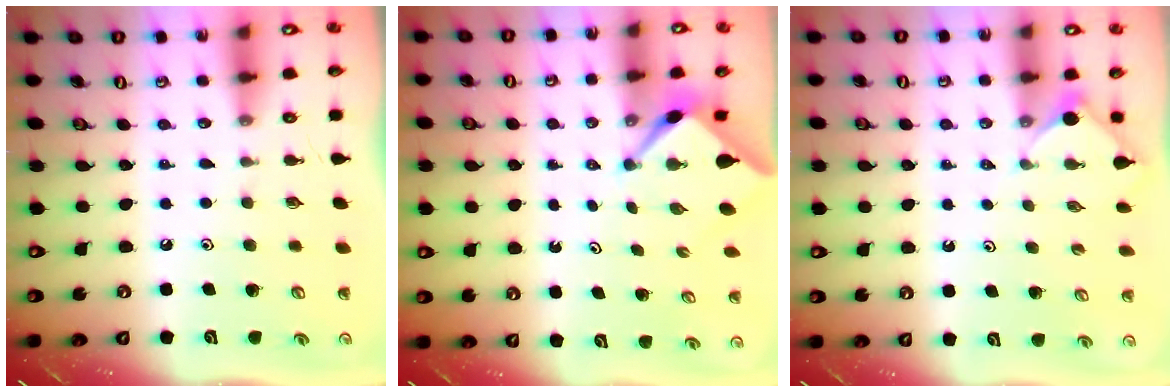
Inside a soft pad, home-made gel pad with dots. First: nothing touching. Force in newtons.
{"total": 2.6, "press": 2.6, "slide": 0.3}
{"total": 2.3, "press": 2.2, "slide": 0.3}